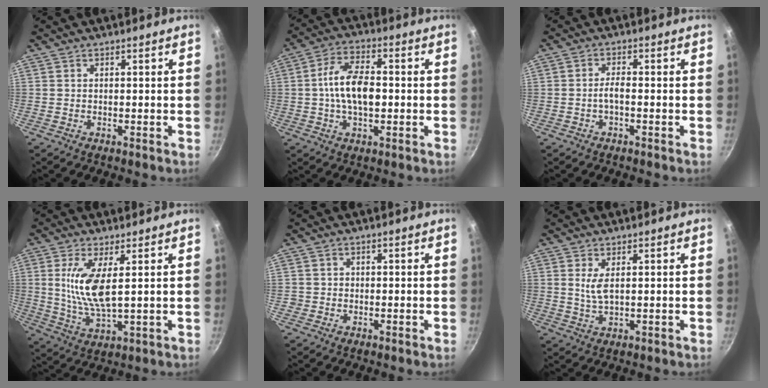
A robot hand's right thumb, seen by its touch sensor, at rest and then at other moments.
{"total": 10.4, "force": [-0.2, 5.4, 8.9], "torque": [-0.152, 0.024, -0.012]}
{"total": 2.2, "force": [-0.9, 0.6, 1.9], "torque": [-0.039, 0.013, -0.020]}
{"total": 9.7, "force": [2.1, 3.1, 8.9], "torque": [-0.184, -0.016, 0.048]}
{"total": 1.2, "force": [-0.3, 1.1, 0.2], "torque": [0.002, 0.005, -0.005]}
{"total": 3.4, "force": [0.9, 1.3, 3.0], "torque": [-0.061, -0.010, 0.020]}